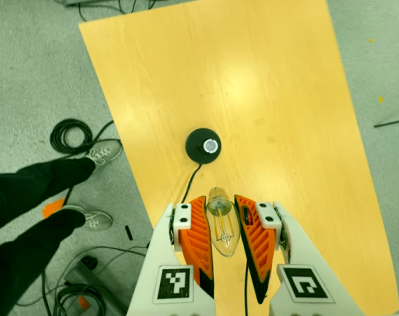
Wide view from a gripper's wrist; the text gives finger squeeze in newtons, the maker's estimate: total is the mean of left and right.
{"total": 21.0, "left": 22.1, "right": 19.9}